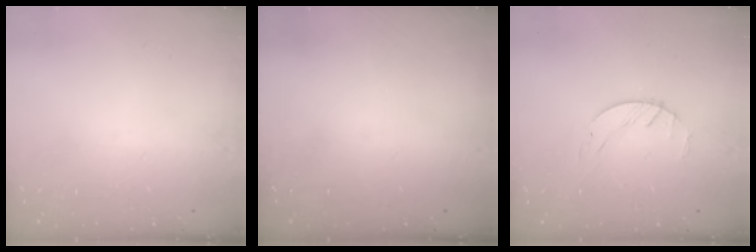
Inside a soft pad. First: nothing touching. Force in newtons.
{"total": 0.0}
{"total": 1.6, "press": 1.6, "slide": 0.3}